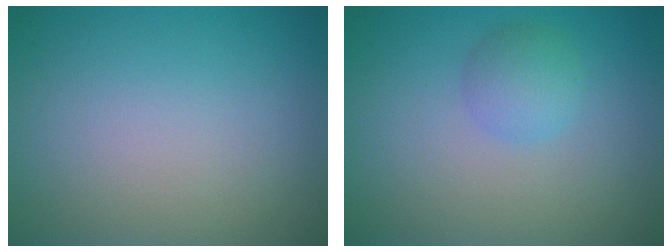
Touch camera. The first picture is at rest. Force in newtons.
{"total": 2.1, "press": 2.1, "slide": 0.1}